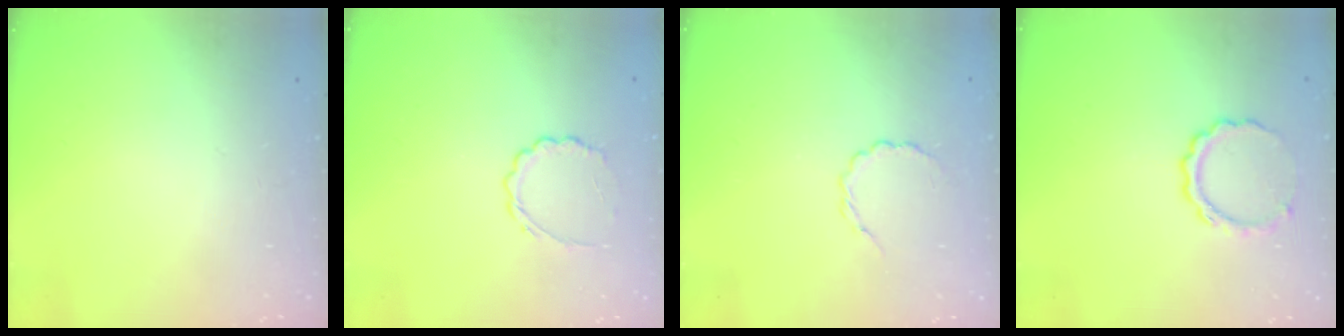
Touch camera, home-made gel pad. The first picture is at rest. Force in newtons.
{"total": 4.9, "press": 4.7, "slide": 1.3}
{"total": 2.9, "press": 2.7, "slide": 1.0}
{"total": 7.5, "press": 7.4, "slide": 1.1}